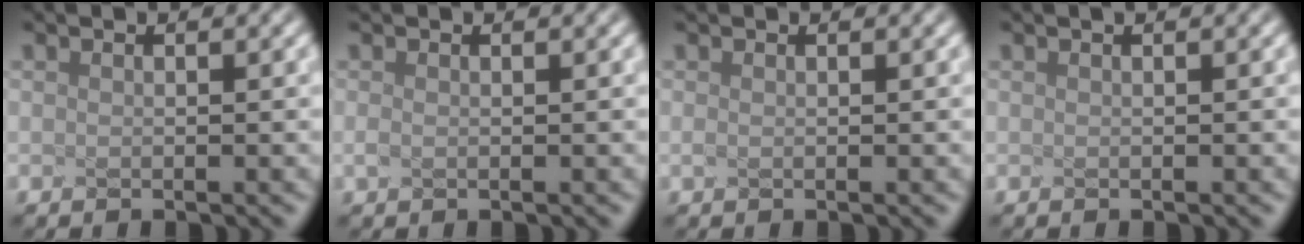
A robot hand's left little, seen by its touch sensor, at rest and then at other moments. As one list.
[{"total": 0.0}, {"total": 0.0}, {"total": 0.6, "force": [0.3, 0.3, 0.4], "torque": [-0.004, 0.010, 0.003]}]